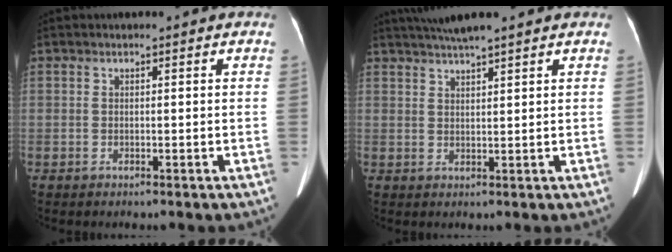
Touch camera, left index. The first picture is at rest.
{"total": 6.1, "force": [5.2, -0.4, 3.2], "torque": [-0.058, 0.030, 0.089]}